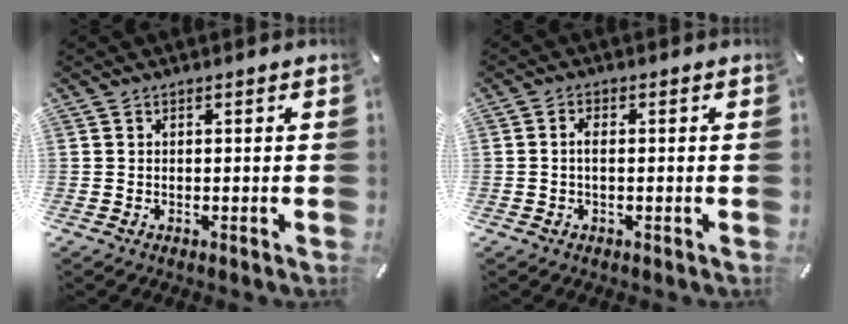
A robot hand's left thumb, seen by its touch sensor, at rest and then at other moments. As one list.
[{"total": 2.1, "force": [-0.2, 0.8, 1.9], "torque": [-0.036, 0.001, -0.004]}]